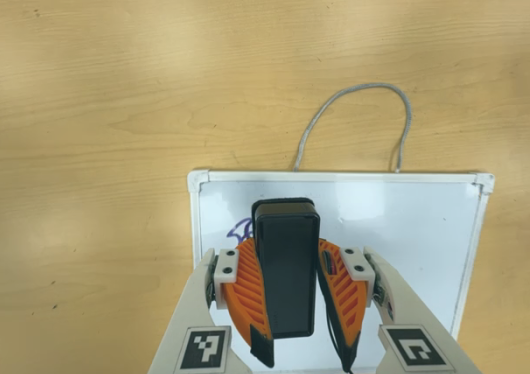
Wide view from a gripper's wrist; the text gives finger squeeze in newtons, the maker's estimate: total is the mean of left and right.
{"total": 8.3, "left": 7.4, "right": 9.3}